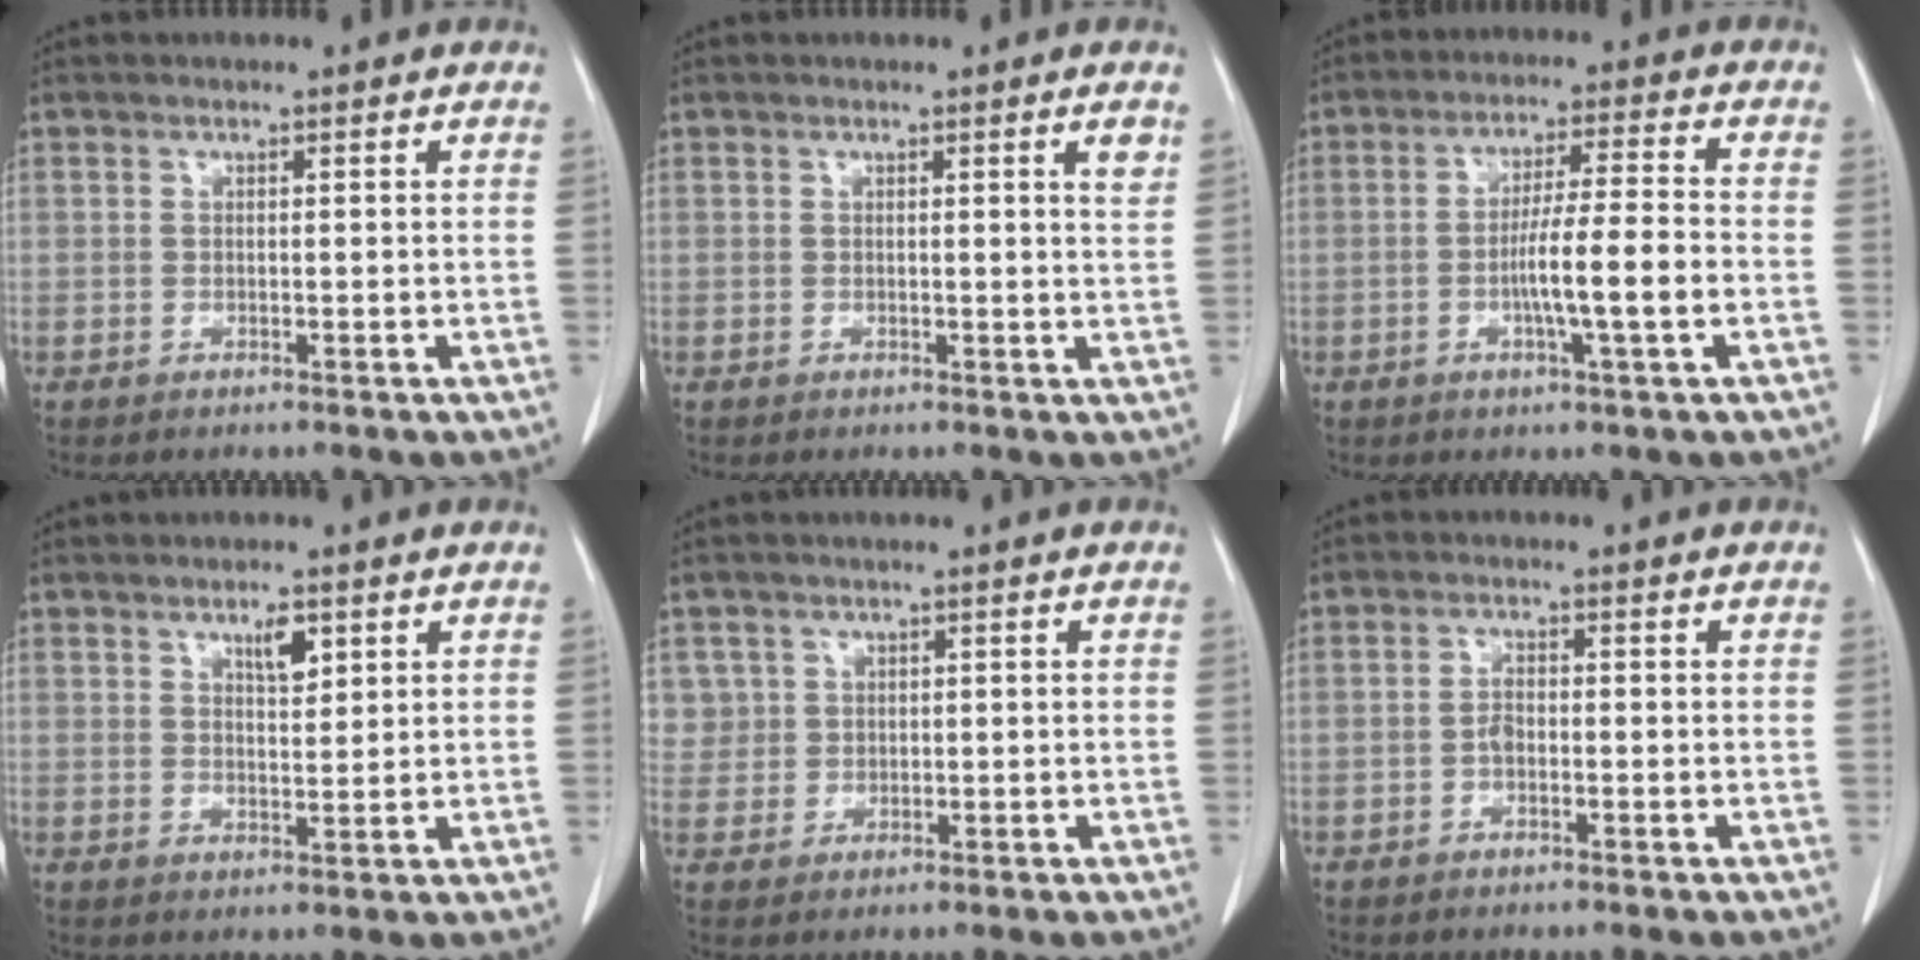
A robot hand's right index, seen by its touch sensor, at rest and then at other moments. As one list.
[{"total": 2.2, "force": [1.2, -0.2, 1.8], "torque": [-0.024, -0.007, 0.013]}, {"total": 9.6, "force": [-2.2, 0.0, 9.4], "torque": [-0.163, 0.001, -0.042]}, {"total": 3.5, "force": [2.0, 1.2, 2.6], "torque": [-0.044, -0.004, 0.034]}, {"total": 3.3, "force": [1.3, 3.1, -0.3], "torque": [0.025, 0.004, 0.023]}, {"total": 1.6, "force": [-0.5, 0.8, 1.3], "torque": [-0.022, 0.005, -0.011]}]